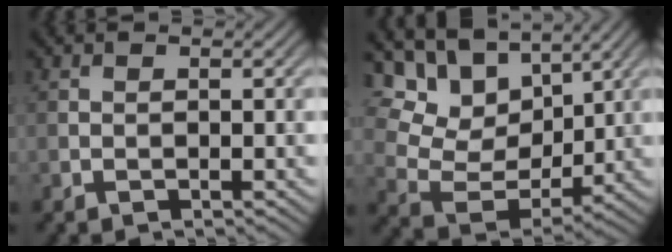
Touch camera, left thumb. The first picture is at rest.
{"total": 14.7, "force": [7.7, 9.0, 8.7], "torque": [-0.210, 0.032, 0.136]}